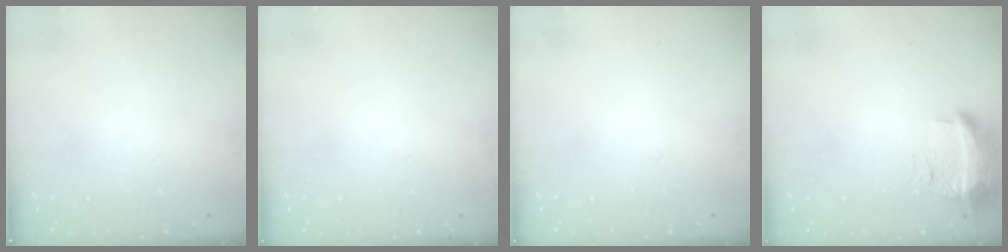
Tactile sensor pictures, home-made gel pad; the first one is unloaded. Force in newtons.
{"total": 2.9, "press": 2.4, "slide": 1.6}
{"total": 0.0}
{"total": 10.0, "press": 9.9, "slide": 1.7}